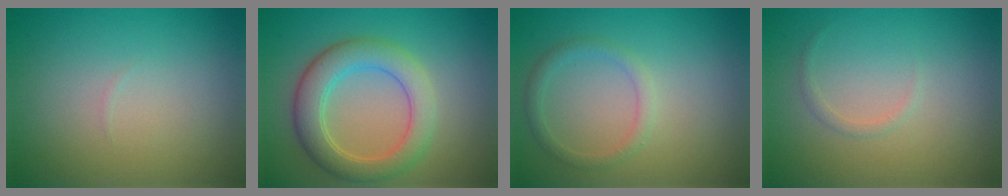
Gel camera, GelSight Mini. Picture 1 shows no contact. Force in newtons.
{"total": 5.2, "press": 5.2, "slide": 0.1}
{"total": 1.5, "press": 1.5, "slide": 0.1}
{"total": 0.7, "press": 0.7, "slide": 0.0}